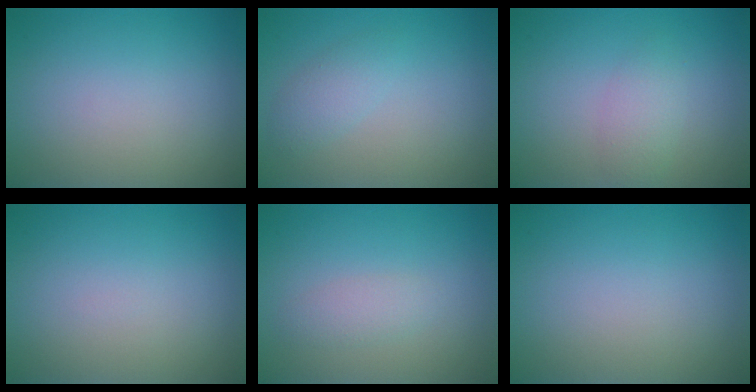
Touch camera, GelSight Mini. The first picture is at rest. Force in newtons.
{"total": 1.7, "press": 1.7, "slide": 0.1}
{"total": 1.9, "press": 1.9, "slide": 0.1}
{"total": 0.0}
{"total": 1.4, "press": 1.4, "slide": 0.1}
{"total": 0.0}